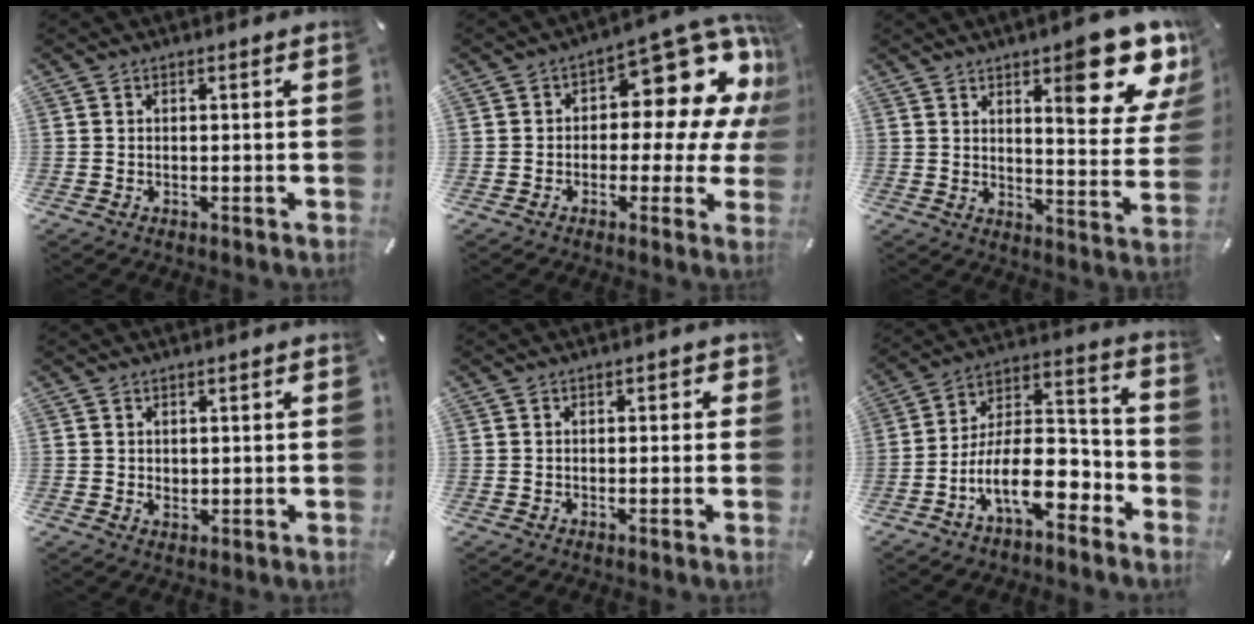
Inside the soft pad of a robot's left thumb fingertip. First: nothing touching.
{"total": 15.1, "force": [6.8, 7.7, 11.0], "torque": [-0.141, -0.063, 0.109]}
{"total": 16.5, "force": [10.4, 5.0, 11.8], "torque": [-0.142, -0.079, 0.165]}
{"total": 1.5, "force": [0.6, 1.3, 0.4], "torque": [-0.001, 0.001, 0.008]}
{"total": 0.9, "force": [-0.3, 0.7, 0.5], "torque": [-0.011, 0.002, -0.007]}
{"total": 16.3, "force": [-7.8, 7.7, 12.1], "torque": [-0.207, 0.021, -0.129]}